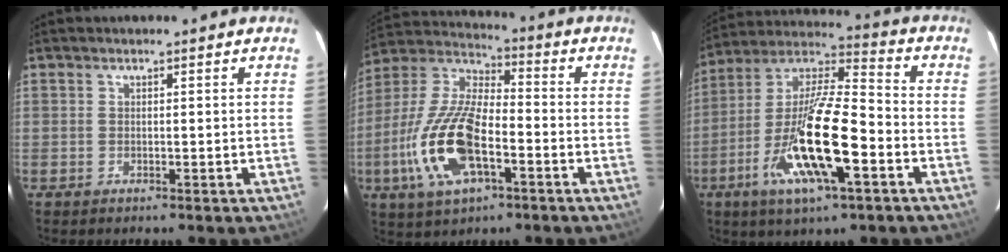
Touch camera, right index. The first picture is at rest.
{"total": 18.1, "force": [-6.0, 7.7, 15.3], "torque": [-0.333, -0.009, -0.116]}
{"total": 20.5, "force": [-7.8, 4.9, 18.3], "torque": [-0.358, -0.026, -0.151]}